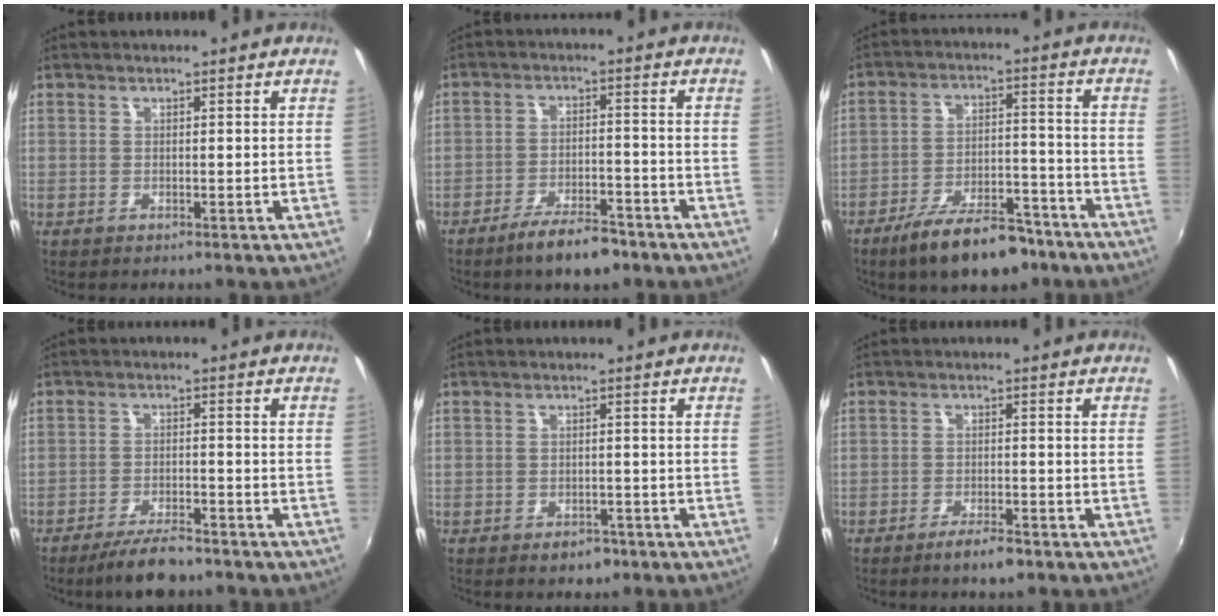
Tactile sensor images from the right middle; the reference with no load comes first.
{"total": 7.9, "force": [-6.1, 2.3, 4.5], "torque": [-0.091, 0.004, -0.095]}
{"total": 14.2, "force": [-10.6, 5.1, 8.0], "torque": [-0.149, 0.002, -0.159]}
{"total": 6.8, "force": [-5.6, 1.6, 3.4], "torque": [-0.078, -0.006, -0.095]}
{"total": 3.1, "force": [-2.0, 2.1, 1.1], "torque": [-0.023, 0.002, -0.023]}
{"total": 3.9, "force": [-2.8, 0.9, 2.5], "torque": [-0.057, -0.002, -0.050]}